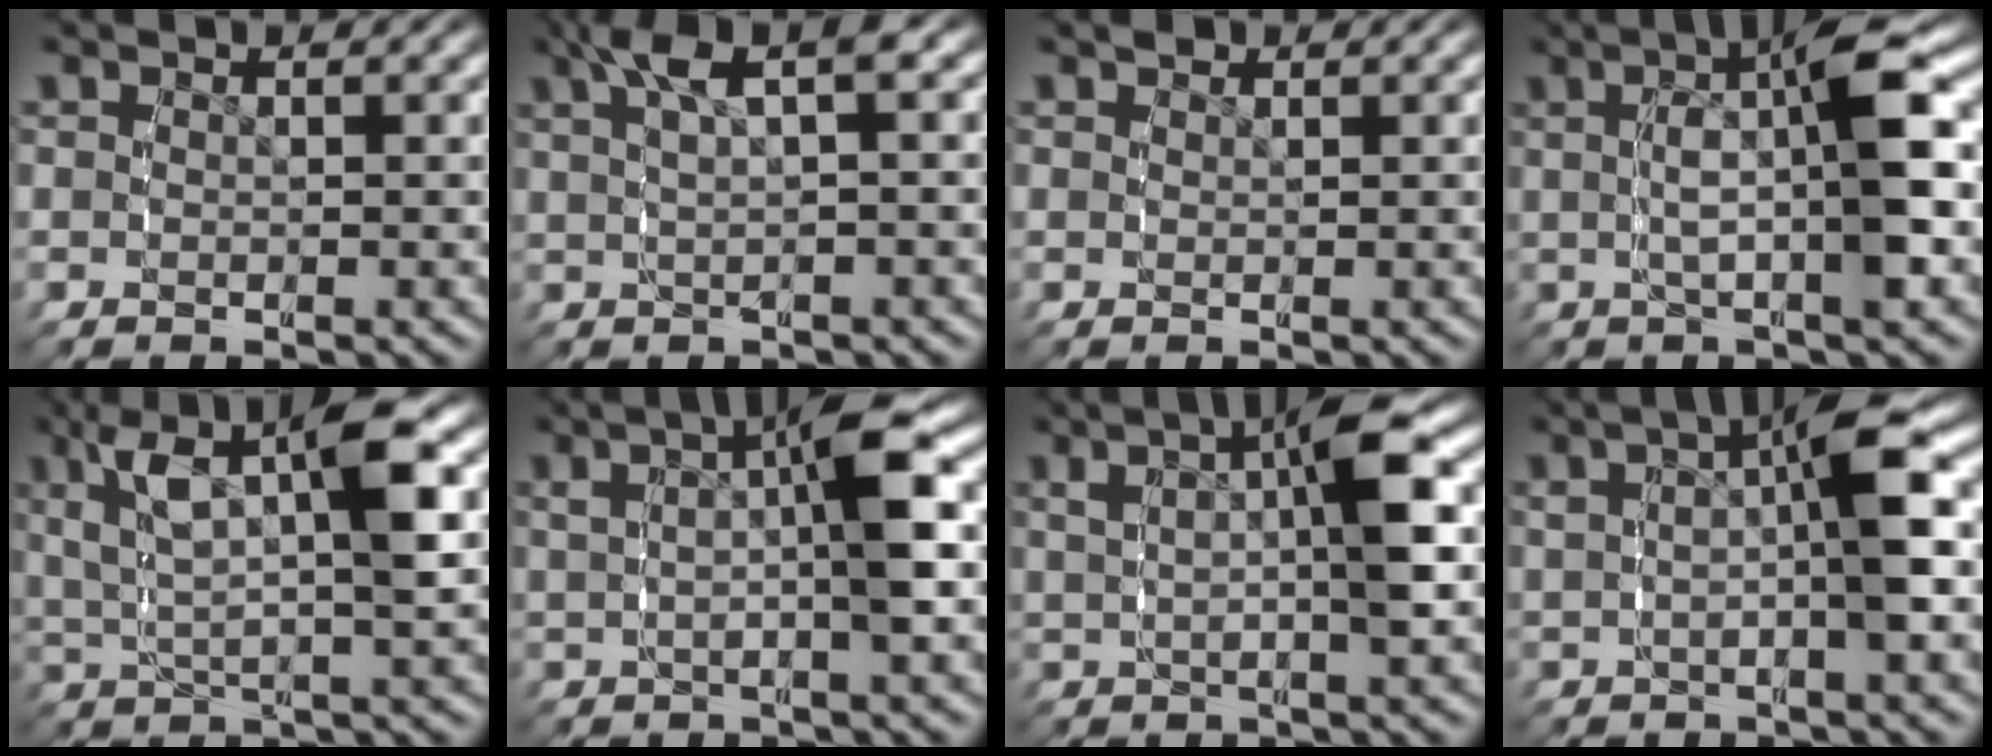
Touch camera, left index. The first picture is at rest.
{"total": 4.7, "force": [2.6, 0.8, 3.8], "torque": [-0.052, 0.023, 0.042]}
{"total": 0.7, "force": [0.6, 0.3, 0.0], "torque": [0.005, 0.000, 0.010]}
{"total": 7.4, "force": [1.1, 1.3, 7.2], "torque": [-0.110, 0.024, 0.013]}
{"total": 9.0, "force": [3.1, 3.4, 7.8], "torque": [-0.139, 0.015, 0.049]}
{"total": 7.0, "force": [2.2, 1.6, 6.4], "torque": [-0.088, 0.027, 0.030]}
{"total": 7.5, "force": [2.6, 2.2, 6.6], "torque": [-0.088, 0.031, 0.035]}
{"total": 6.5, "force": [1.6, 1.2, 6.1], "torque": [-0.089, 0.022, 0.023]}